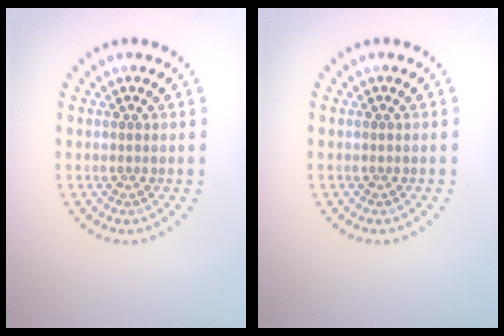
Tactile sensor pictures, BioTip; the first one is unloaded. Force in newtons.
{"total": 0.0}